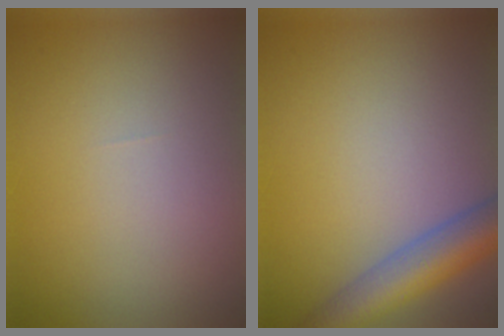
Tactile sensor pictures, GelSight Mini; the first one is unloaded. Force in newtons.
{"total": 6.1, "press": 6.1, "slide": 0.5}